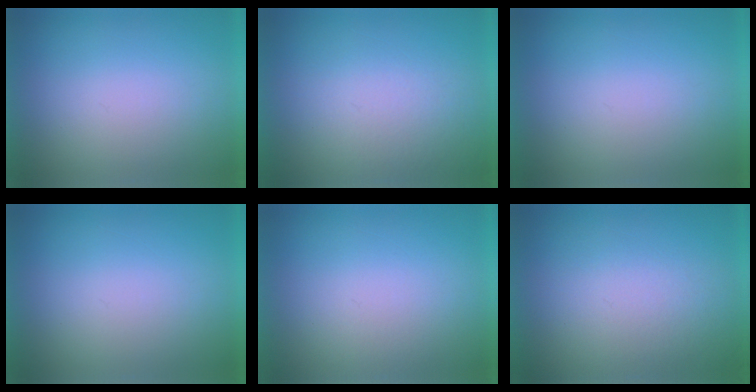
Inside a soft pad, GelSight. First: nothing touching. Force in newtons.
{"total": 4.2}
{"total": 0.0}
{"total": 0.0}
{"total": 1.2}
{"total": 4.0}